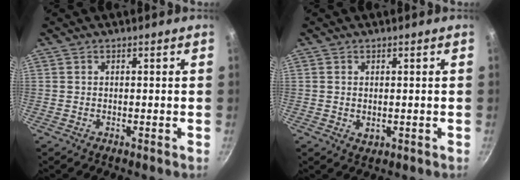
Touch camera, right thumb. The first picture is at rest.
{"total": 1.8, "force": [0.1, 1.3, 1.3], "torque": [-0.019, -0.003, 0.003]}